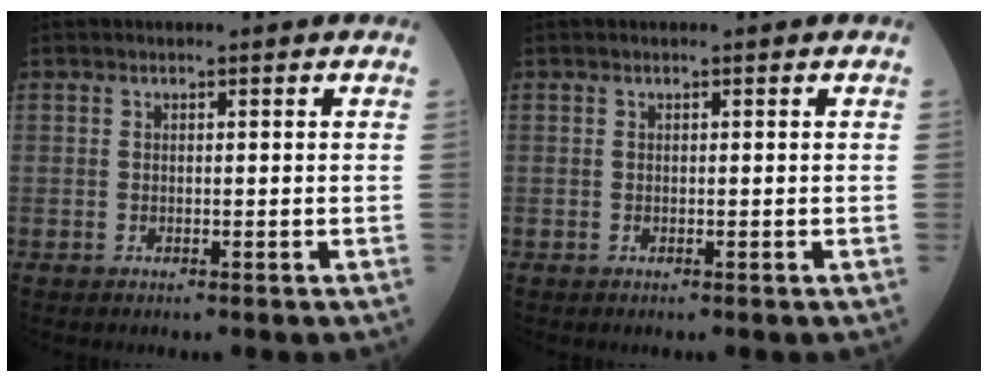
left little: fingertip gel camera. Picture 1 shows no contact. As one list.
[{"total": 0.0}]